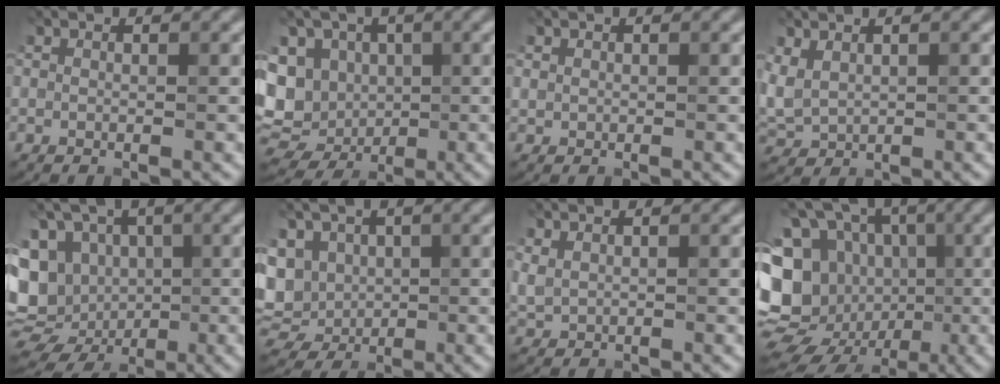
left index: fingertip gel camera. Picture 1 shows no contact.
{"total": 10.9, "force": [0.3, 9.2, 5.8], "torque": [-0.088, 0.008, -0.019]}
{"total": 0.5, "force": [0.3, 0.4, 0.0], "torque": [0.002, -0.003, 0.008]}
{"total": 2.2, "force": [1.0, 1.5, 1.3], "torque": [-0.037, 0.000, 0.025]}
{"total": 13.0, "force": [-1.7, 11.0, 6.8], "torque": [-0.132, -0.006, -0.041]}
{"total": 6.6, "force": [0.7, 5.4, 3.7], "torque": [-0.071, 0.010, 0.001]}
{"total": 1.1, "force": [0.6, 0.7, 0.6], "torque": [-0.016, -0.001, 0.018]}
{"total": 19.9, "force": [-3.8, 18.0, 7.6], "torque": [-0.172, 0.017, -0.088]}